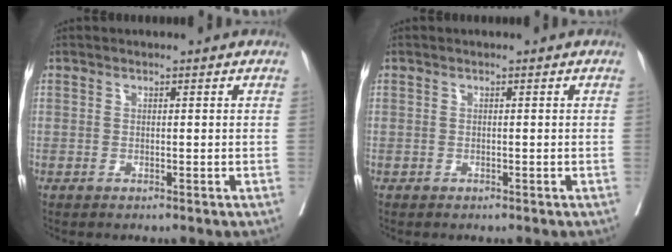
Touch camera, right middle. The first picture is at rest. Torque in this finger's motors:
{"motor_torque": [-0.20, -0.02, -0.01, 0.01]}